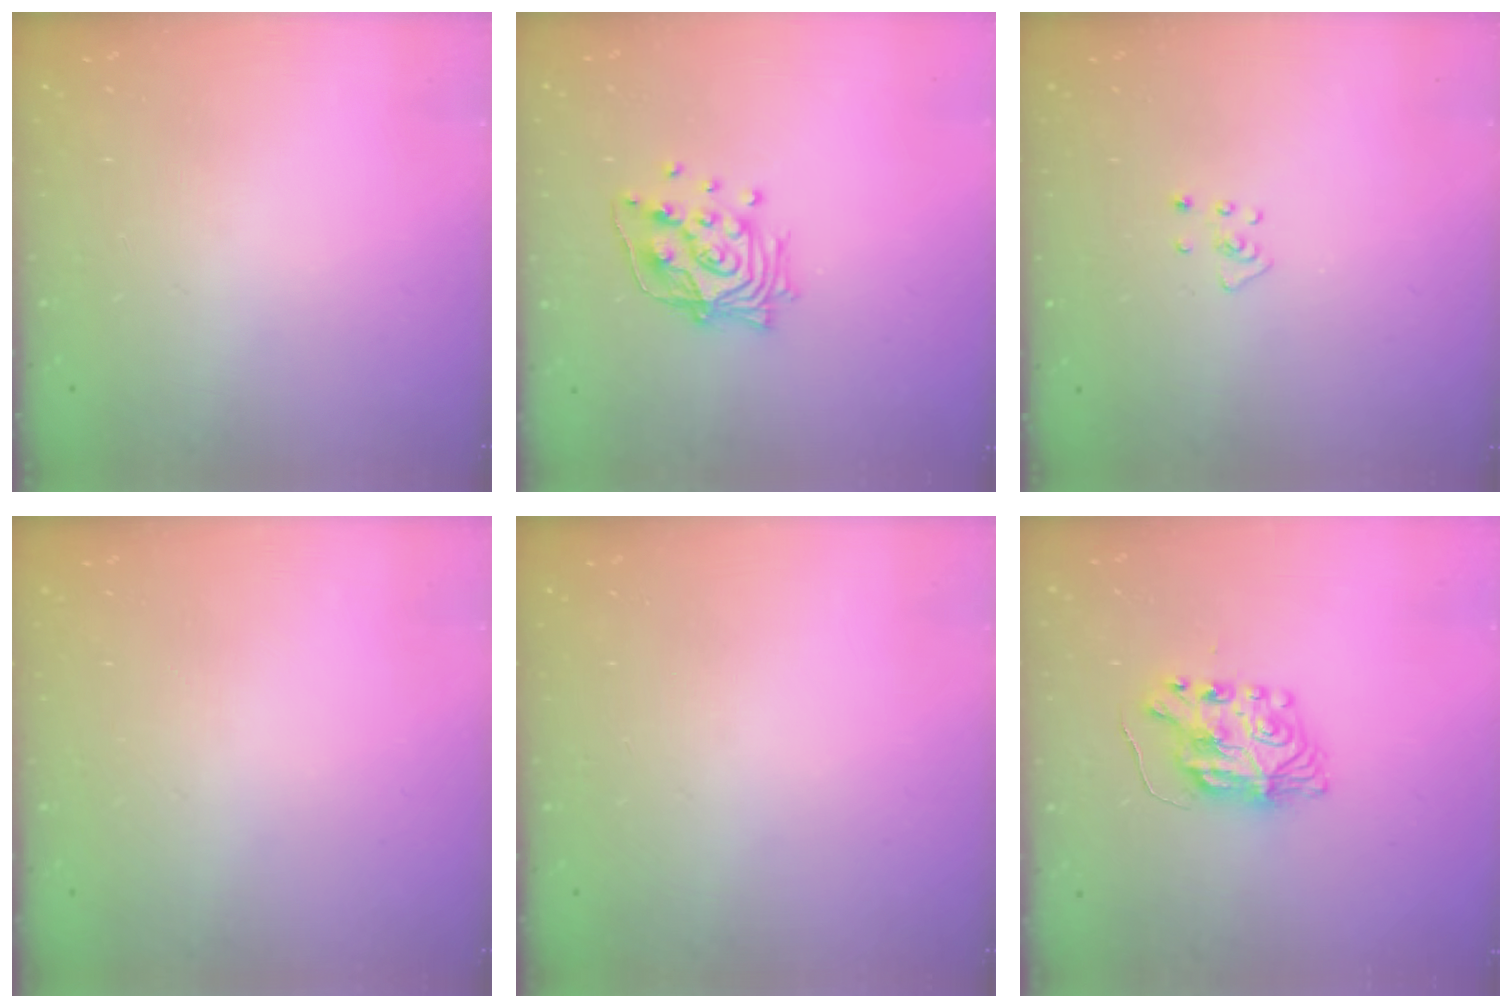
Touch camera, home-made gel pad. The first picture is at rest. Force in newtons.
{"total": 14.4, "press": 14.4, "slide": 1.1}
{"total": 3.6, "press": 3.6, "slide": 0.2}
{"total": 0.0}
{"total": 0.0}
{"total": 8.2, "press": 8.2, "slide": 0.5}